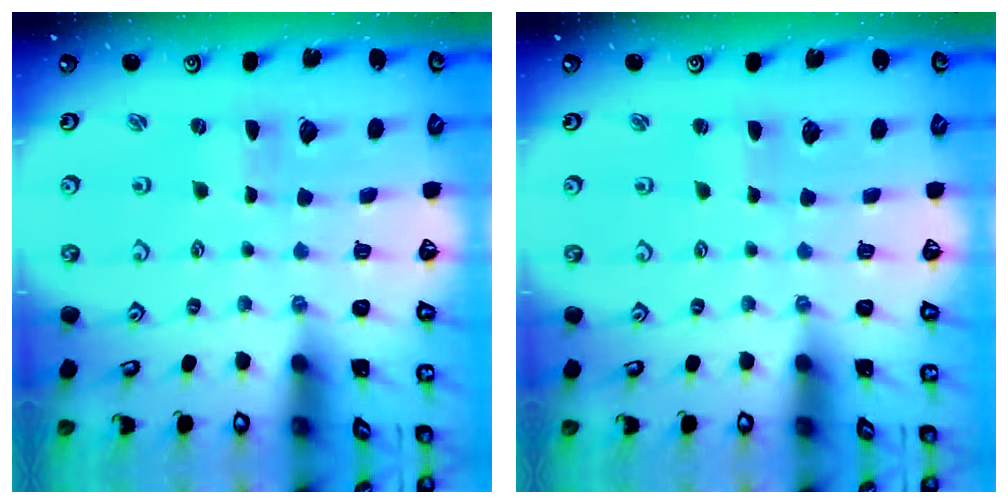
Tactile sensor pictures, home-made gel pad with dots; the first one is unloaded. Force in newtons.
{"total": 2.1, "press": 2.1, "slide": 0.3}